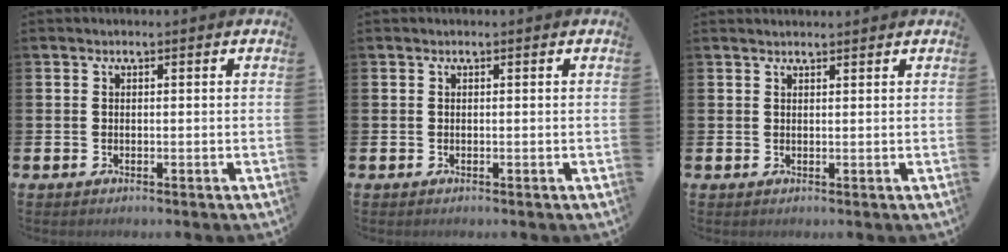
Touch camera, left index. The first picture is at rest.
{"total": 0.0}
{"total": 1.2, "force": [1.2, 0.1, 0.1], "torque": [0.008, -0.004, 0.019]}